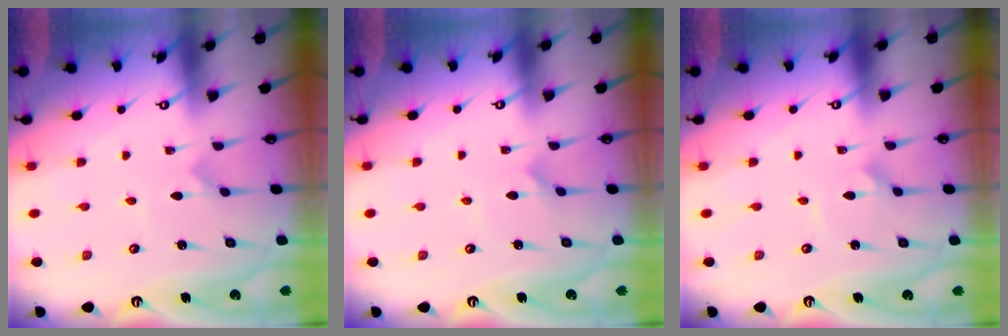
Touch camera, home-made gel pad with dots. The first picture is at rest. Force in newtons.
{"total": 2.2, "press": 2.2, "slide": 0.2}
{"total": 2.4, "press": 2.4, "slide": 0.1}